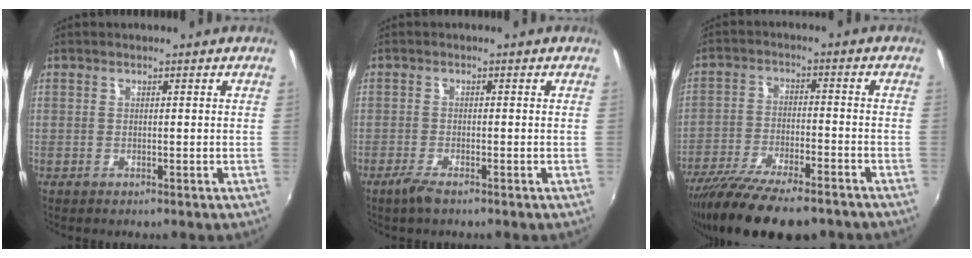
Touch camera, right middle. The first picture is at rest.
{"total": 2.7, "force": [-2.0, 0.4, 1.8], "torque": [-0.046, -0.005, -0.040]}
{"total": 17.2, "force": [-13.8, 4.3, 9.4], "torque": [-0.187, -0.043, -0.225]}